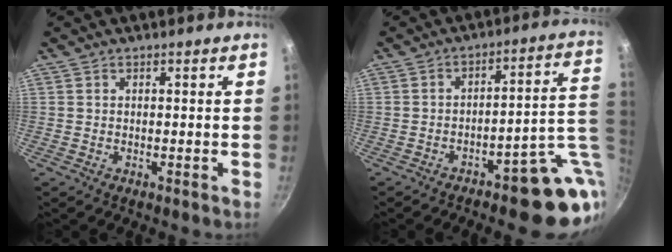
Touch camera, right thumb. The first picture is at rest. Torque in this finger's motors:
{"motor_torque": [2.39, 0.60, 0.56, -0.63, 0.05]}